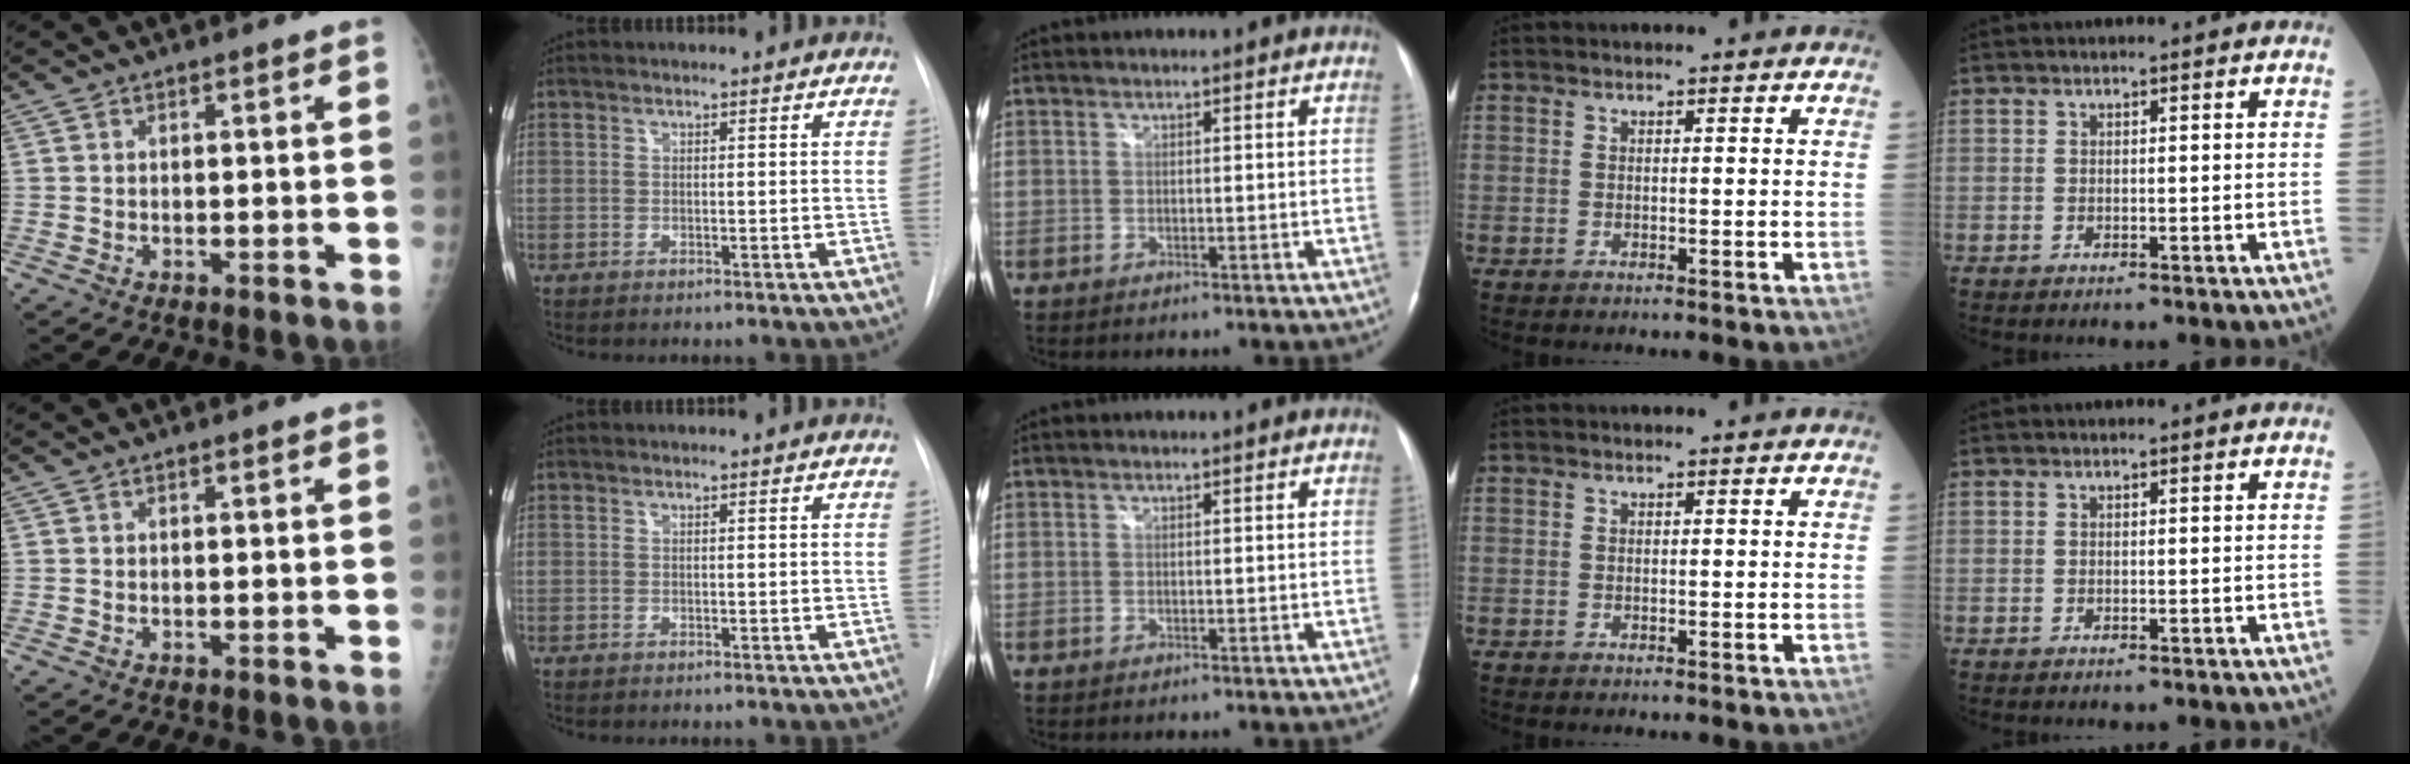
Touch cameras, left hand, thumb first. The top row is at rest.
{}